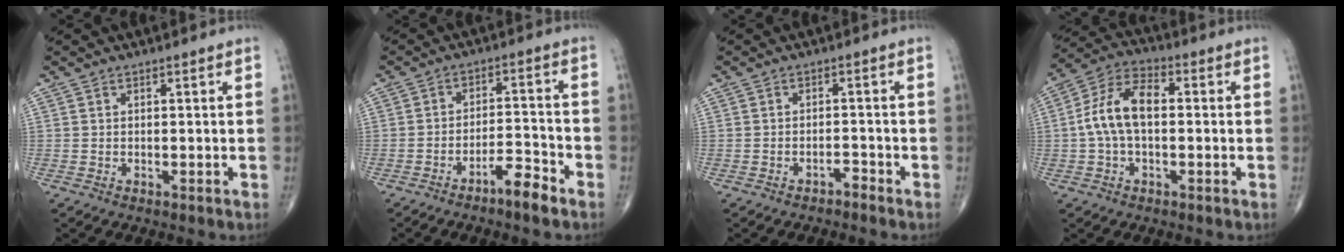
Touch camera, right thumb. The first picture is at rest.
{"total": 6.9, "force": [-4.5, 1.4, 5.1], "torque": [-0.085, 0.033, -0.074]}
{"total": 1.5, "force": [-1.4, 0.5, 0.4], "torque": [-0.002, 0.009, -0.022]}
{"total": 10.4, "force": [0.0, 5.8, 8.6], "torque": [-0.173, 0.034, -0.006]}